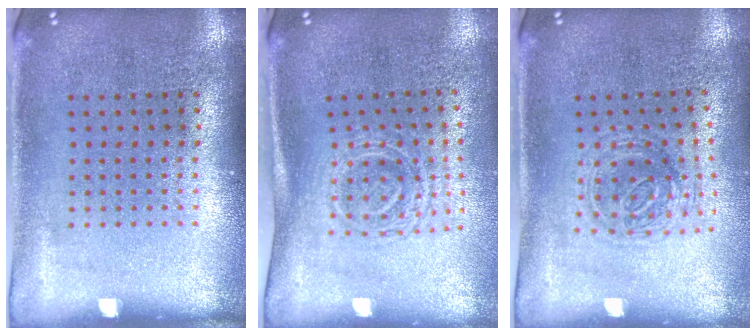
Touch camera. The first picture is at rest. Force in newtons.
{"total": 1.7, "press": 1.3, "slide": 1.1}
{"total": 1.0, "press": 0.9, "slide": 0.3}